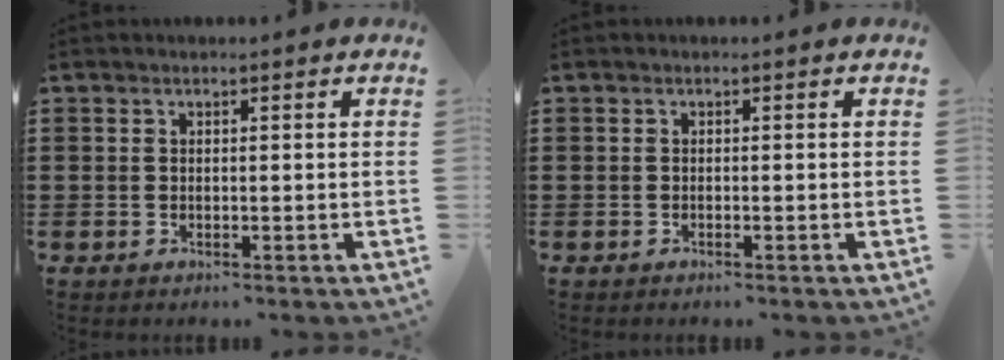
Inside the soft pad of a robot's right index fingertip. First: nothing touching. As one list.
[{"total": 0.0}]